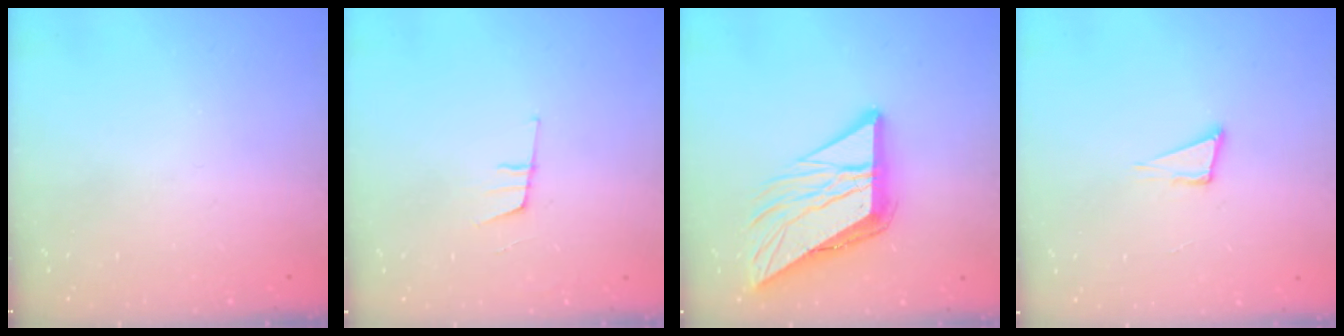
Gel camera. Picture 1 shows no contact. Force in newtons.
{"total": 7.7, "press": 7.2, "slide": 2.8}
{"total": 15.9, "press": 15.9, "slide": 1.6}
{"total": 5.1, "press": 3.9, "slide": 3.2}